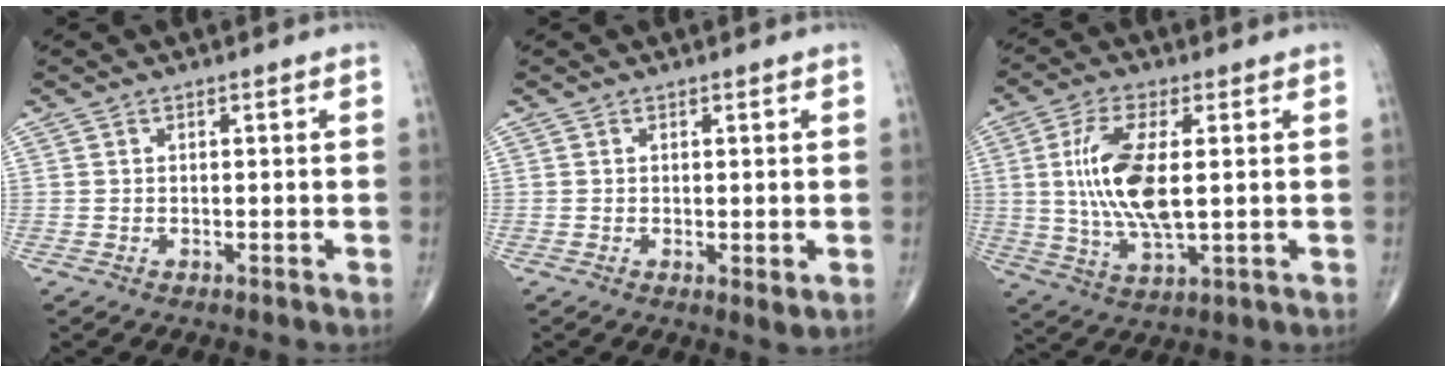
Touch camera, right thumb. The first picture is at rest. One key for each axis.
{"total": 1.8, "fx": -0.1, "fy": 0.5, "fz": 1.7, "tx": -0.028, "ty": -0.009, "tz": 0.000}
{"total": 12.9, "fx": 1.3, "fy": 4.9, "fz": 11.9, "tx": -0.250, "ty": -0.011, "tz": 0.030}